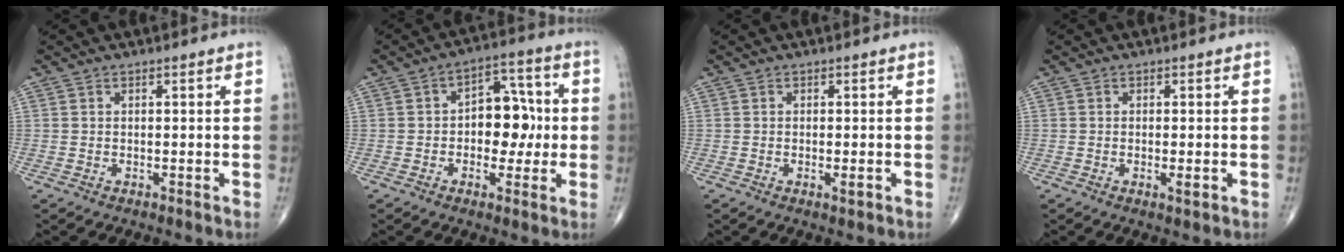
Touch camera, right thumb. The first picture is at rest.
{"total": 10.0, "force": [-0.4, 6.5, 7.5], "torque": [-0.061, 0.028, -0.012]}
{"total": 1.4, "force": [-0.5, 0.4, 1.2], "torque": [-0.018, -0.002, -0.007]}
{"total": 1.6, "force": [-0.5, 0.5, 1.5], "torque": [-0.023, -0.003, -0.007]}